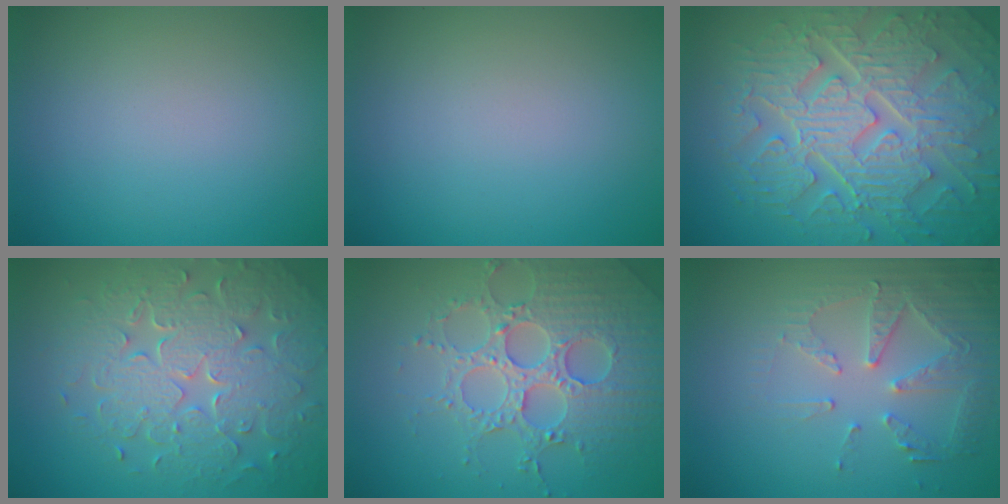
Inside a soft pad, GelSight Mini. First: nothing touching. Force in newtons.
{"total": 0.0}
{"total": 10.4, "press": 7.1, "slide": 7.5}
{"total": 8.1, "press": 5.8, "slide": 5.7}
{"total": 5.3, "press": 5.1, "slide": 1.2}
{"total": 5.2, "press": 3.8, "slide": 3.5}